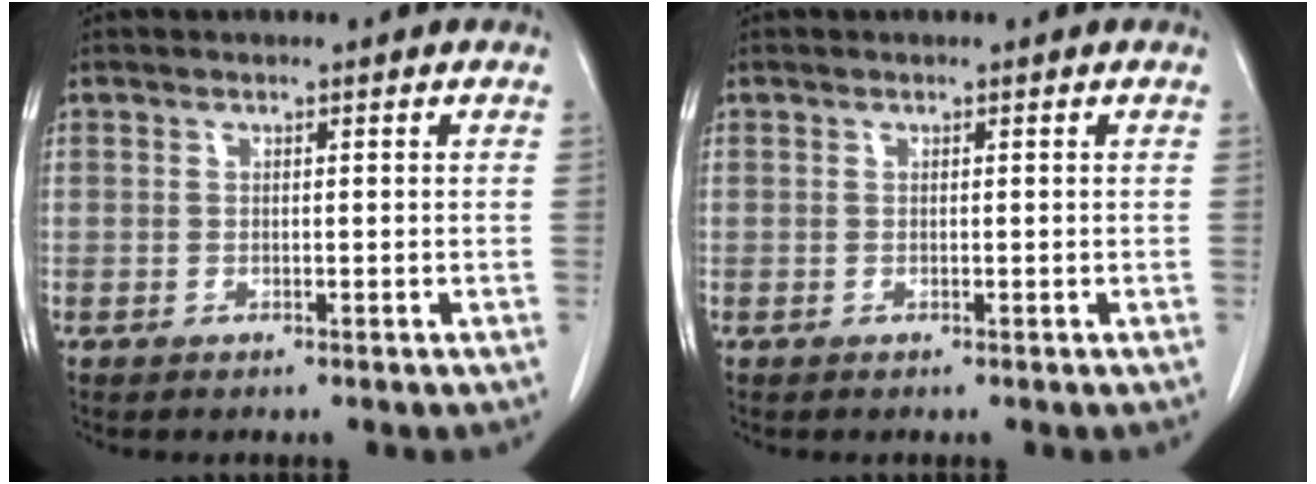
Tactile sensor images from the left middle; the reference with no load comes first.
{"total": 0.0}